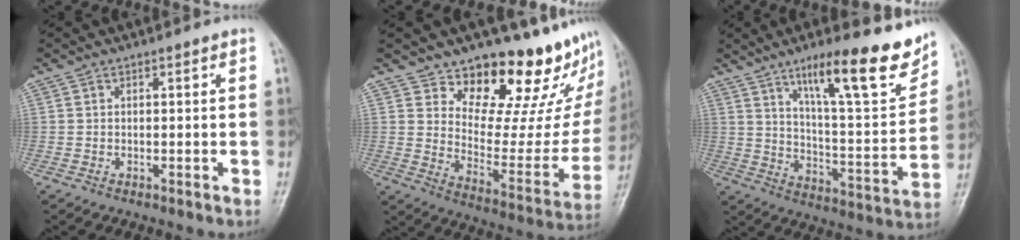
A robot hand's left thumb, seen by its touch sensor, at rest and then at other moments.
{"total": 22.4, "force": [17.5, 9.3, 10.4], "torque": [-0.091, -0.134, 0.236]}
{"total": 19.5, "force": [12.6, 4.2, 14.2], "torque": [-0.177, -0.067, 0.201]}